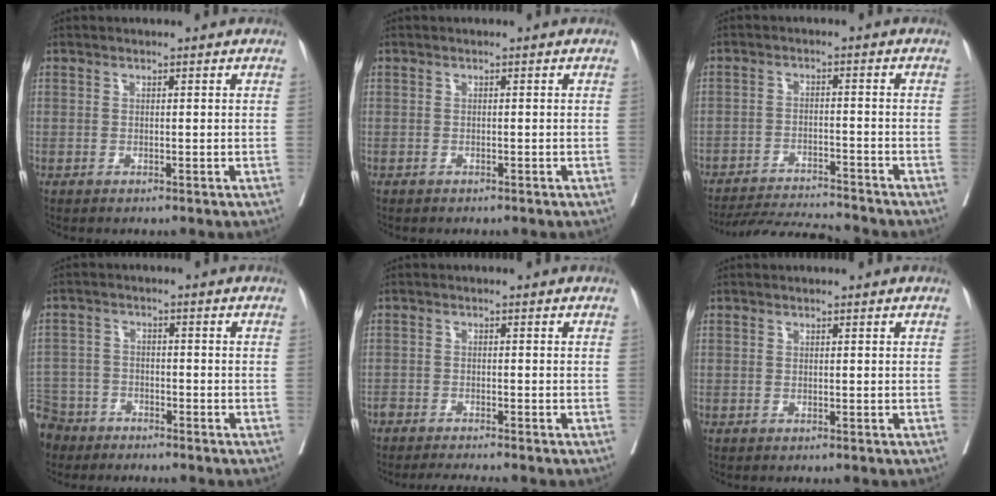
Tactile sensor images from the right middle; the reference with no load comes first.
{"total": 0.8, "force": [-0.7, 0.3, 0.2], "torque": [-0.011, -0.001, -0.013]}
{"total": 10.9, "force": [-10.6, -0.3, 2.5], "torque": [-0.034, -0.006, -0.168]}
{"total": 9.8, "force": [-7.5, 6.2, 1.7], "torque": [-0.067, 0.000, -0.141]}
{"total": 5.5, "force": [-5.1, -0.1, 2.0], "torque": [-0.022, -0.012, -0.083]}
{"total": 0.0}